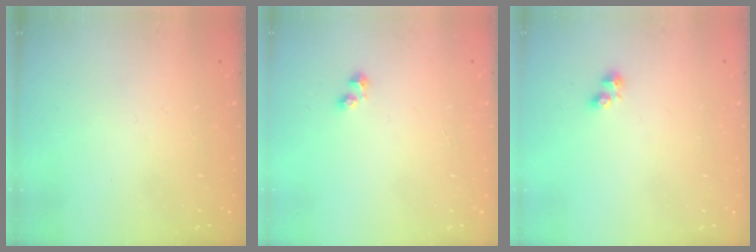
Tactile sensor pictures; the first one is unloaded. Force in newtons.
{"total": 1.7, "press": 1.6, "slide": 0.6}
{"total": 2.2, "press": 2.2, "slide": 0.5}